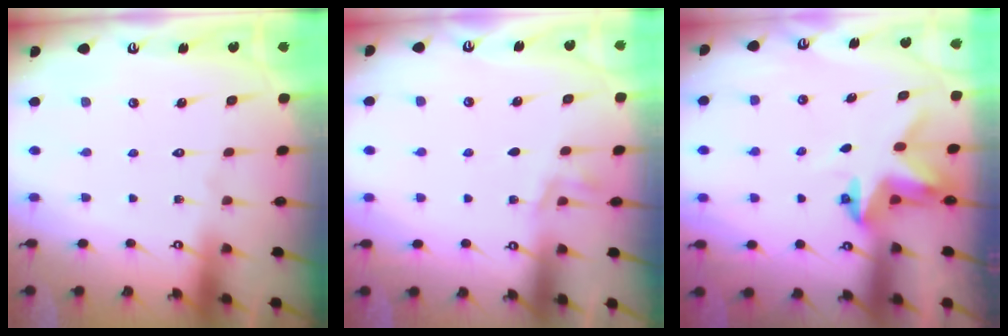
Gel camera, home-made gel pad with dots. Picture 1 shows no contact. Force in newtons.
{"total": 2.5, "press": 1.7, "slide": 1.7}
{"total": 3.2, "press": 3.2, "slide": 0.1}